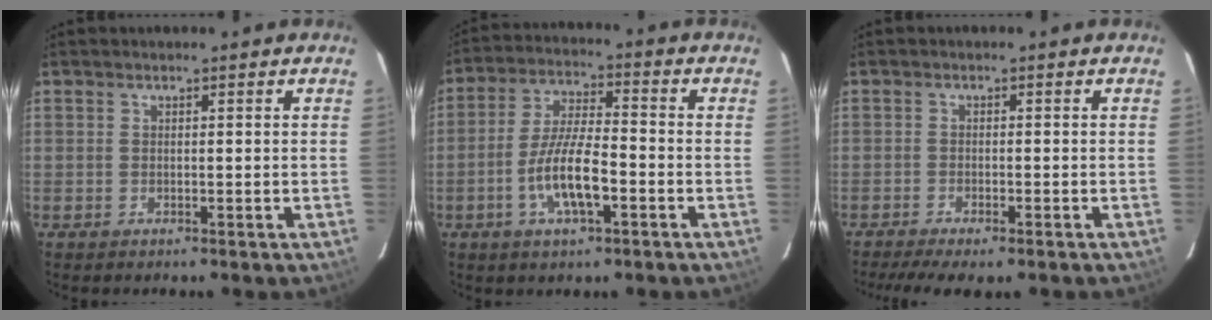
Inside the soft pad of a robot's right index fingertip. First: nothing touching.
{"total": 10.2, "force": [-3.8, 2.7, 9.1], "torque": [-0.183, -0.001, -0.068]}
{"total": 7.1, "force": [-5.6, 1.3, 4.2], "torque": [-0.100, -0.026, -0.089]}